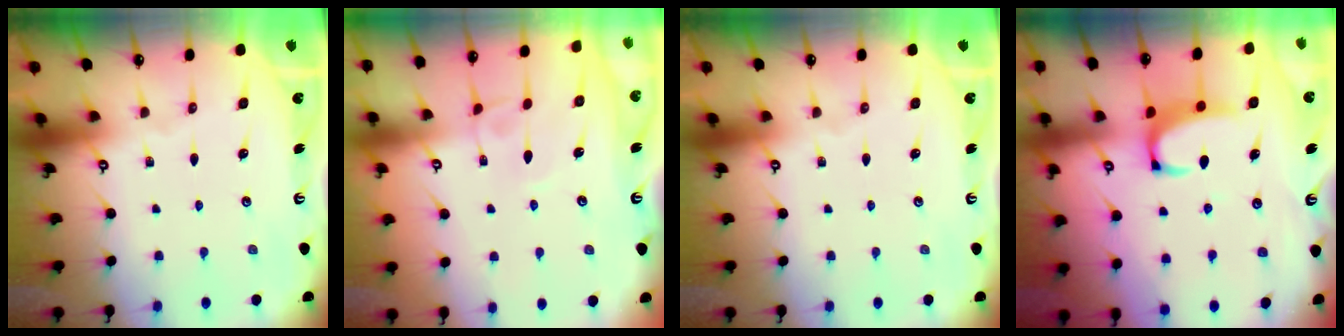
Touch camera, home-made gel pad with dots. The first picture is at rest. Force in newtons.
{"total": 1.9, "press": 1.9, "slide": 0.2}
{"total": 0.0}
{"total": 3.3, "press": 3.3, "slide": 0.7}